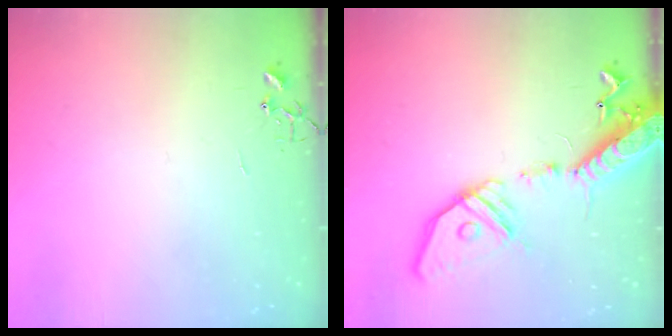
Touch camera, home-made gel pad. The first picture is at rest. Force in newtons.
{"total": 19.7, "press": 19.4, "slide": 3.9}